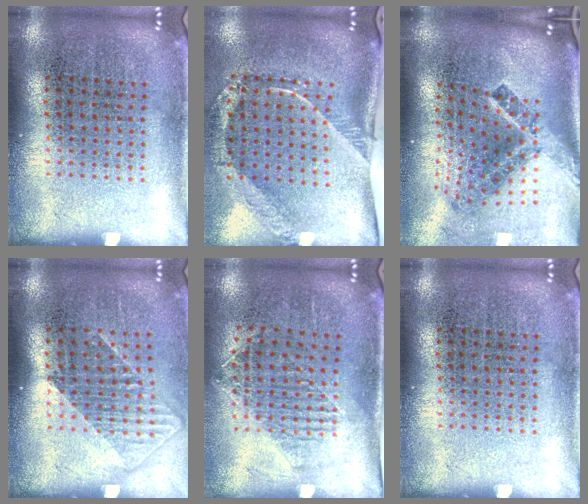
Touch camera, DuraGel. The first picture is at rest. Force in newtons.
{"total": 2.6, "press": 1.7, "slide": 1.9}
{"total": 3.0, "press": 1.7, "slide": 2.4}
{"total": 1.3, "press": 0.9, "slide": 0.9}
{"total": 1.2, "press": 1.1, "slide": 0.6}
{"total": 0.0}